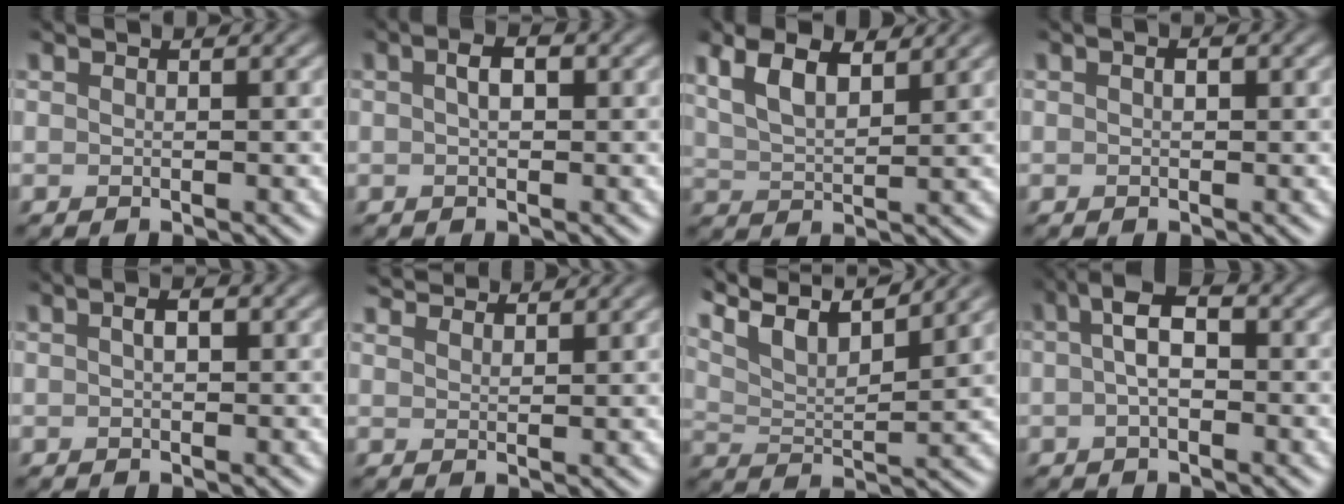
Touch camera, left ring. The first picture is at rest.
{"total": 1.5, "force": [0.2, 0.7, 1.4], "torque": [-0.023, 0.003, 0.002]}
{"total": 4.5, "force": [2.8, 1.6, 3.2], "torque": [-0.070, 0.006, 0.054]}
{"total": 0.8, "force": [0.1, 0.4, 0.7], "torque": [-0.007, -0.003, 0.002]}
{"total": 1.1, "force": [0.2, 0.5, 1.0], "torque": [-0.012, -0.002, 0.004]}
{"total": 4.1, "force": [3.9, 0.6, 1.0], "torque": [-0.026, 0.006, 0.063]}
{"total": 8.4, "force": [6.8, 1.6, 4.6], "torque": [-0.087, 0.020, 0.094]}
{"total": 3.0, "force": [0.1, 1.4, 2.7], "torque": [-0.051, 0.009, -0.007]}